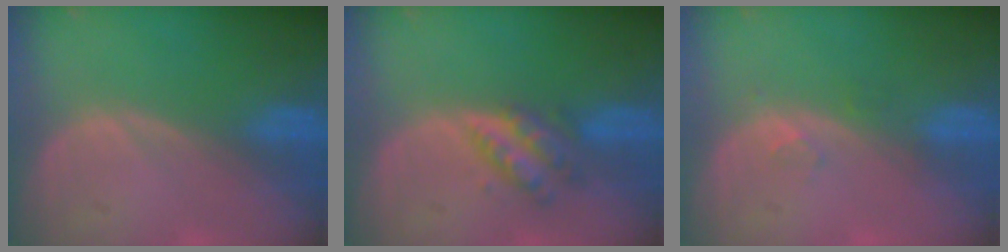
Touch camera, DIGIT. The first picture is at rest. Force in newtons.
{"total": 4.6, "press": 4.6, "slide": 0.3}
{"total": 1.4, "press": 1.3, "slide": 0.6}